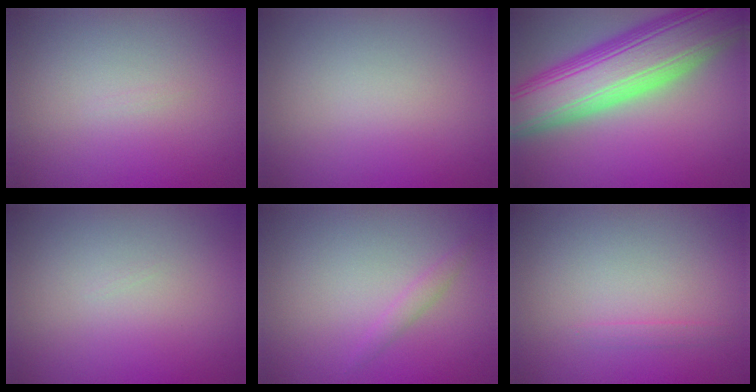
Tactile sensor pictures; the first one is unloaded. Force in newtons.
{"total": 0.0}
{"total": 12.5, "press": 12.4, "slide": 0.6}
{"total": 0.0}
{"total": 1.0, "press": 1.0, "slide": 0.1}
{"total": 0.6, "press": 0.6, "slide": 0.1}